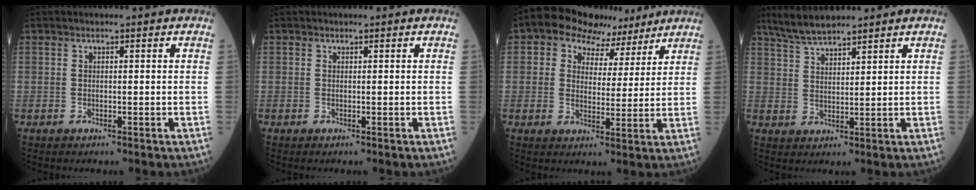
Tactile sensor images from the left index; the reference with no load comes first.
{"total": 0.0}
{"total": 8.6, "force": [6.0, 5.7, 2.7], "torque": [-0.039, 0.033, 0.085]}
{"total": 5.9, "force": [5.4, 0.5, 2.5], "torque": [-0.061, 0.013, 0.109]}